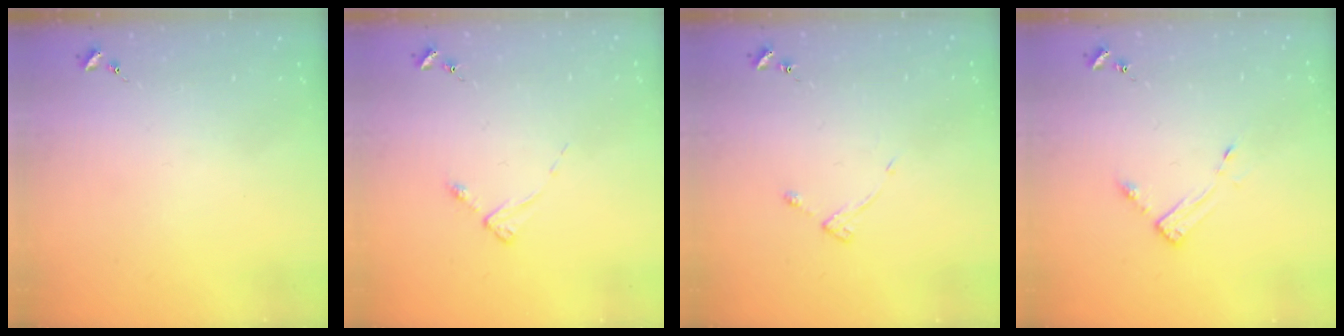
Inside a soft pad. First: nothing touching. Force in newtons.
{"total": 2.5, "press": 2.5, "slide": 0.3}
{"total": 4.8, "press": 4.7, "slide": 0.5}
{"total": 3.0, "press": 3.0, "slide": 0.3}